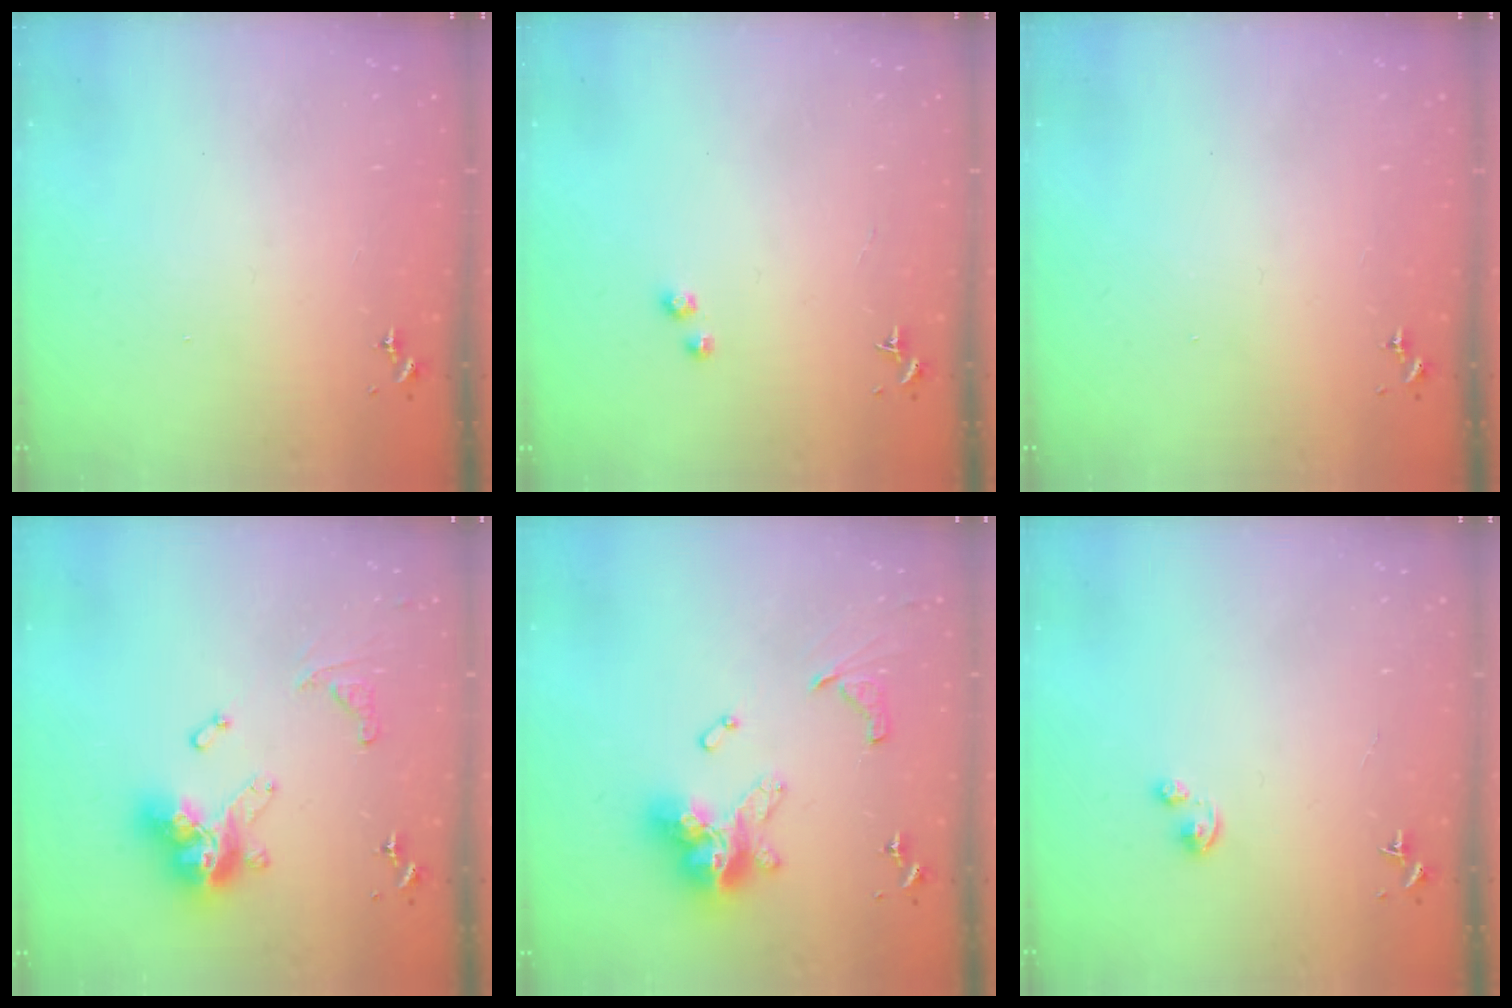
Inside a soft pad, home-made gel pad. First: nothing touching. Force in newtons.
{"total": 1.7, "press": 1.6, "slide": 0.1}
{"total": 0.0}
{"total": 18.3, "press": 18.2, "slide": 1.7}
{"total": 17.5, "press": 17.5, "slide": 1.7}
{"total": 2.5, "press": 2.5, "slide": 0.2}